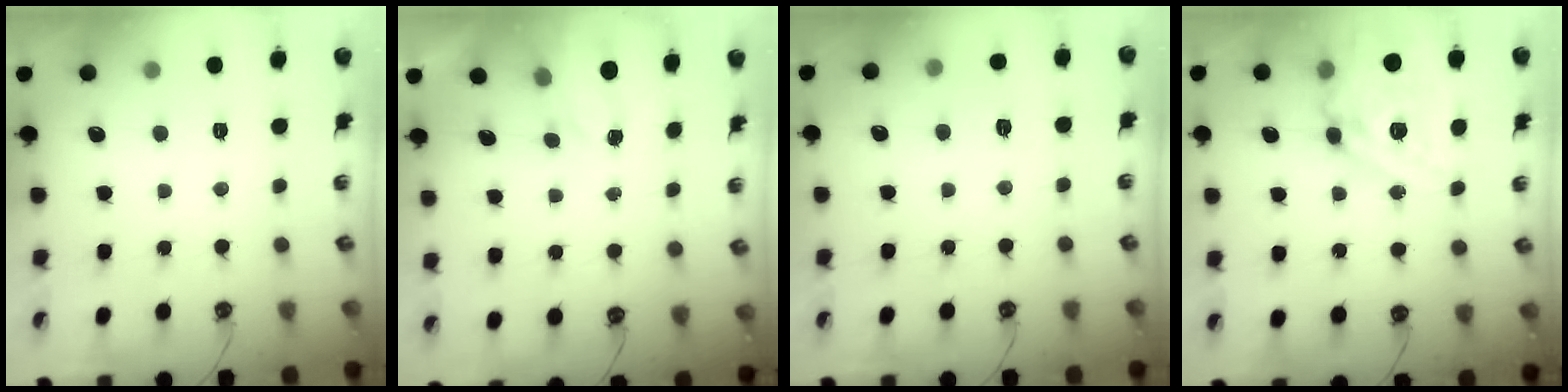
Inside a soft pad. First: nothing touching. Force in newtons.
{"total": 2.1, "press": 2.1, "slide": 0.4}
{"total": 6.5, "press": 6.4, "slide": 0.6}
{"total": 18.0, "press": 17.9, "slide": 1.8}